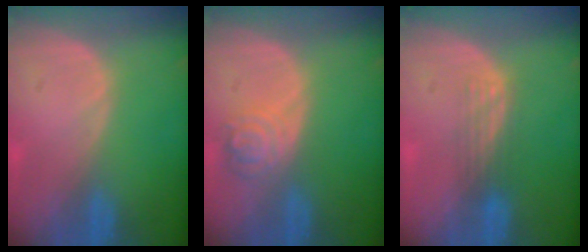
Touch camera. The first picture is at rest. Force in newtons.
{"total": 4.7, "press": 4.2, "slide": 2.1}
{"total": 2.9, "press": 2.6, "slide": 1.3}